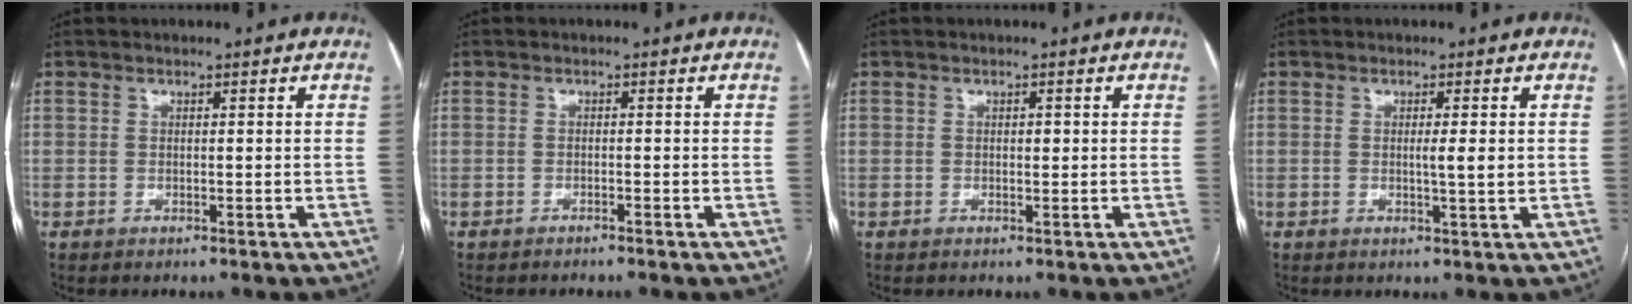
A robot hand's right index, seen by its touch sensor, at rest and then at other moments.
{"total": 1.3, "force": [-1.1, -0.3, 0.7], "torque": [-0.013, 0.003, -0.016]}
{"total": 0.7, "force": [0.1, 0.4, 0.6], "torque": [-0.008, 0.001, 0.001]}
{"total": 2.5, "force": [0.1, -0.1, 2.4], "torque": [-0.039, -0.002, -0.001]}